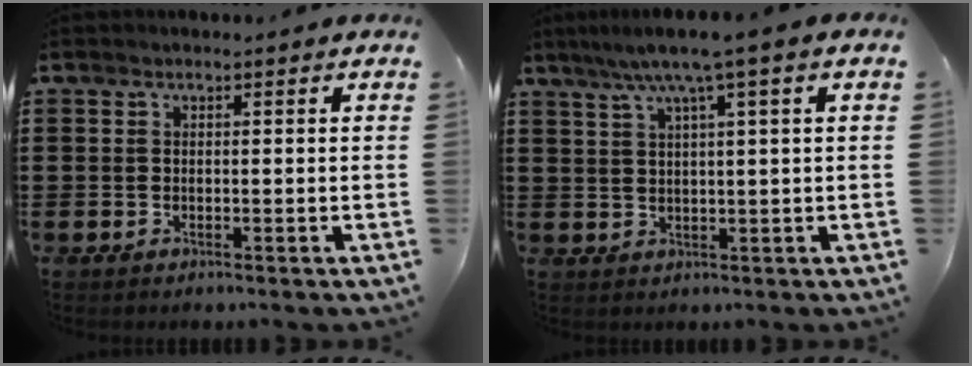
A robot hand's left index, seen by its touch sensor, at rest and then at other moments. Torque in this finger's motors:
{"motor_torque": [2.14, 0.00, 0.89, 0.21]}